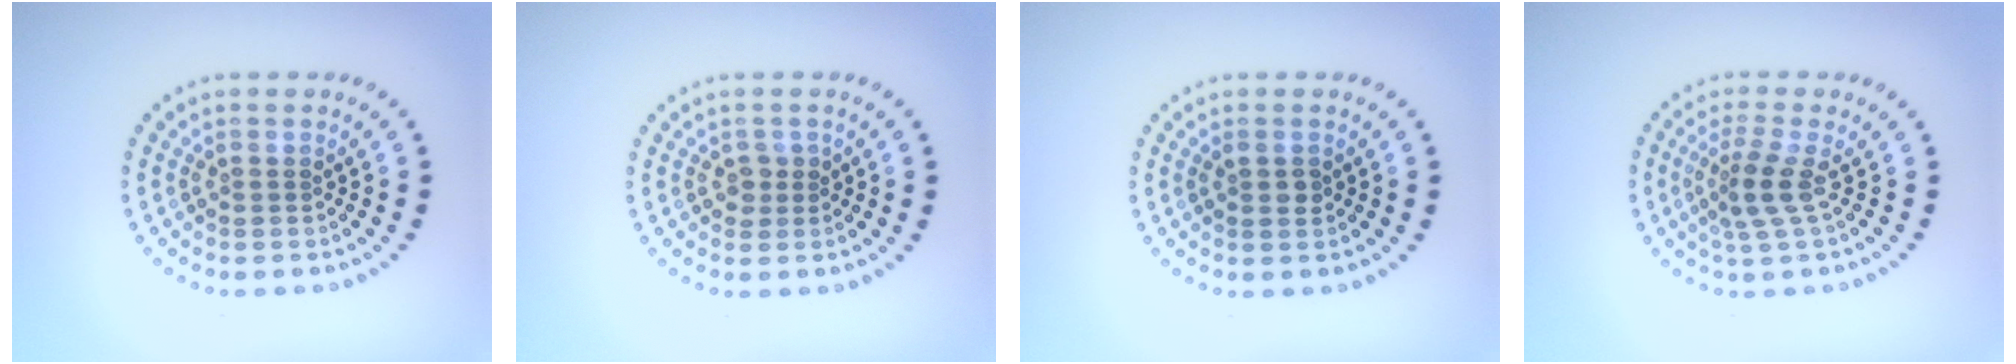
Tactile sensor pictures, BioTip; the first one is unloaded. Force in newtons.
{"total": 1.4, "press": 1.2, "slide": 0.7}
{"total": 1.1, "press": 1.0, "slide": 0.3}
{"total": 2.5, "press": 1.9, "slide": 1.7}